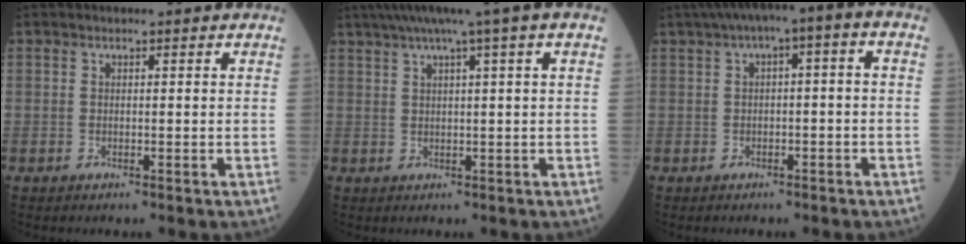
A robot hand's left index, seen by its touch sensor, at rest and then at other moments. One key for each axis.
{"total": 8.9, "fx": 5.5, "fy": -1.0, "fz": 6.9, "tx": -0.106, "ty": 0.035, "tz": 0.077}
{"total": 6.5, "fx": 1.2, "fy": 1.6, "fz": 6.1, "tx": -0.098, "ty": 0.040, "tz": 0.011}